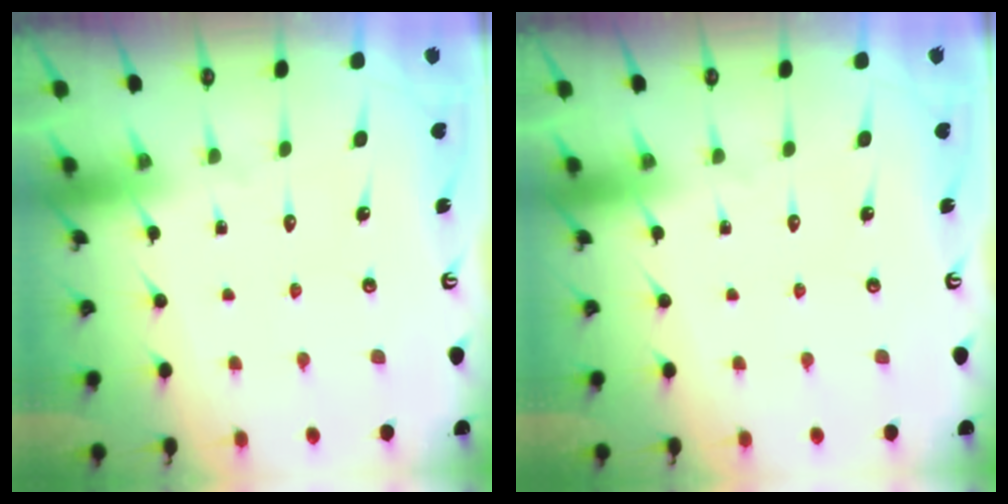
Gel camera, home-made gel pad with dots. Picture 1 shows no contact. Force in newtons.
{"total": 0.0}